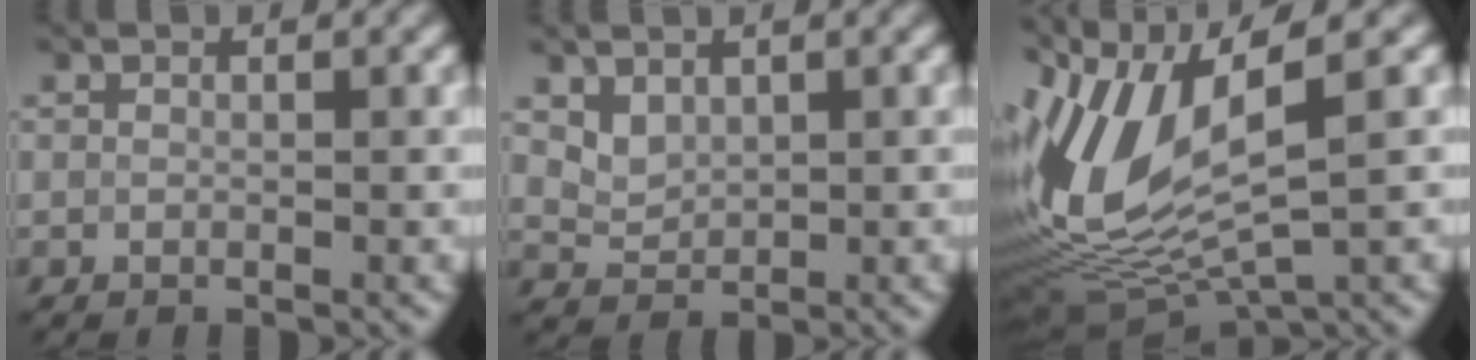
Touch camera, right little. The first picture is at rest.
{"total": 1.8, "force": [1.1, 1.1, 0.7], "torque": [-0.013, -0.005, 0.030]}
{"total": 11.0, "force": [0.9, 4.7, 9.9], "torque": [-0.223, -0.011, 0.029]}